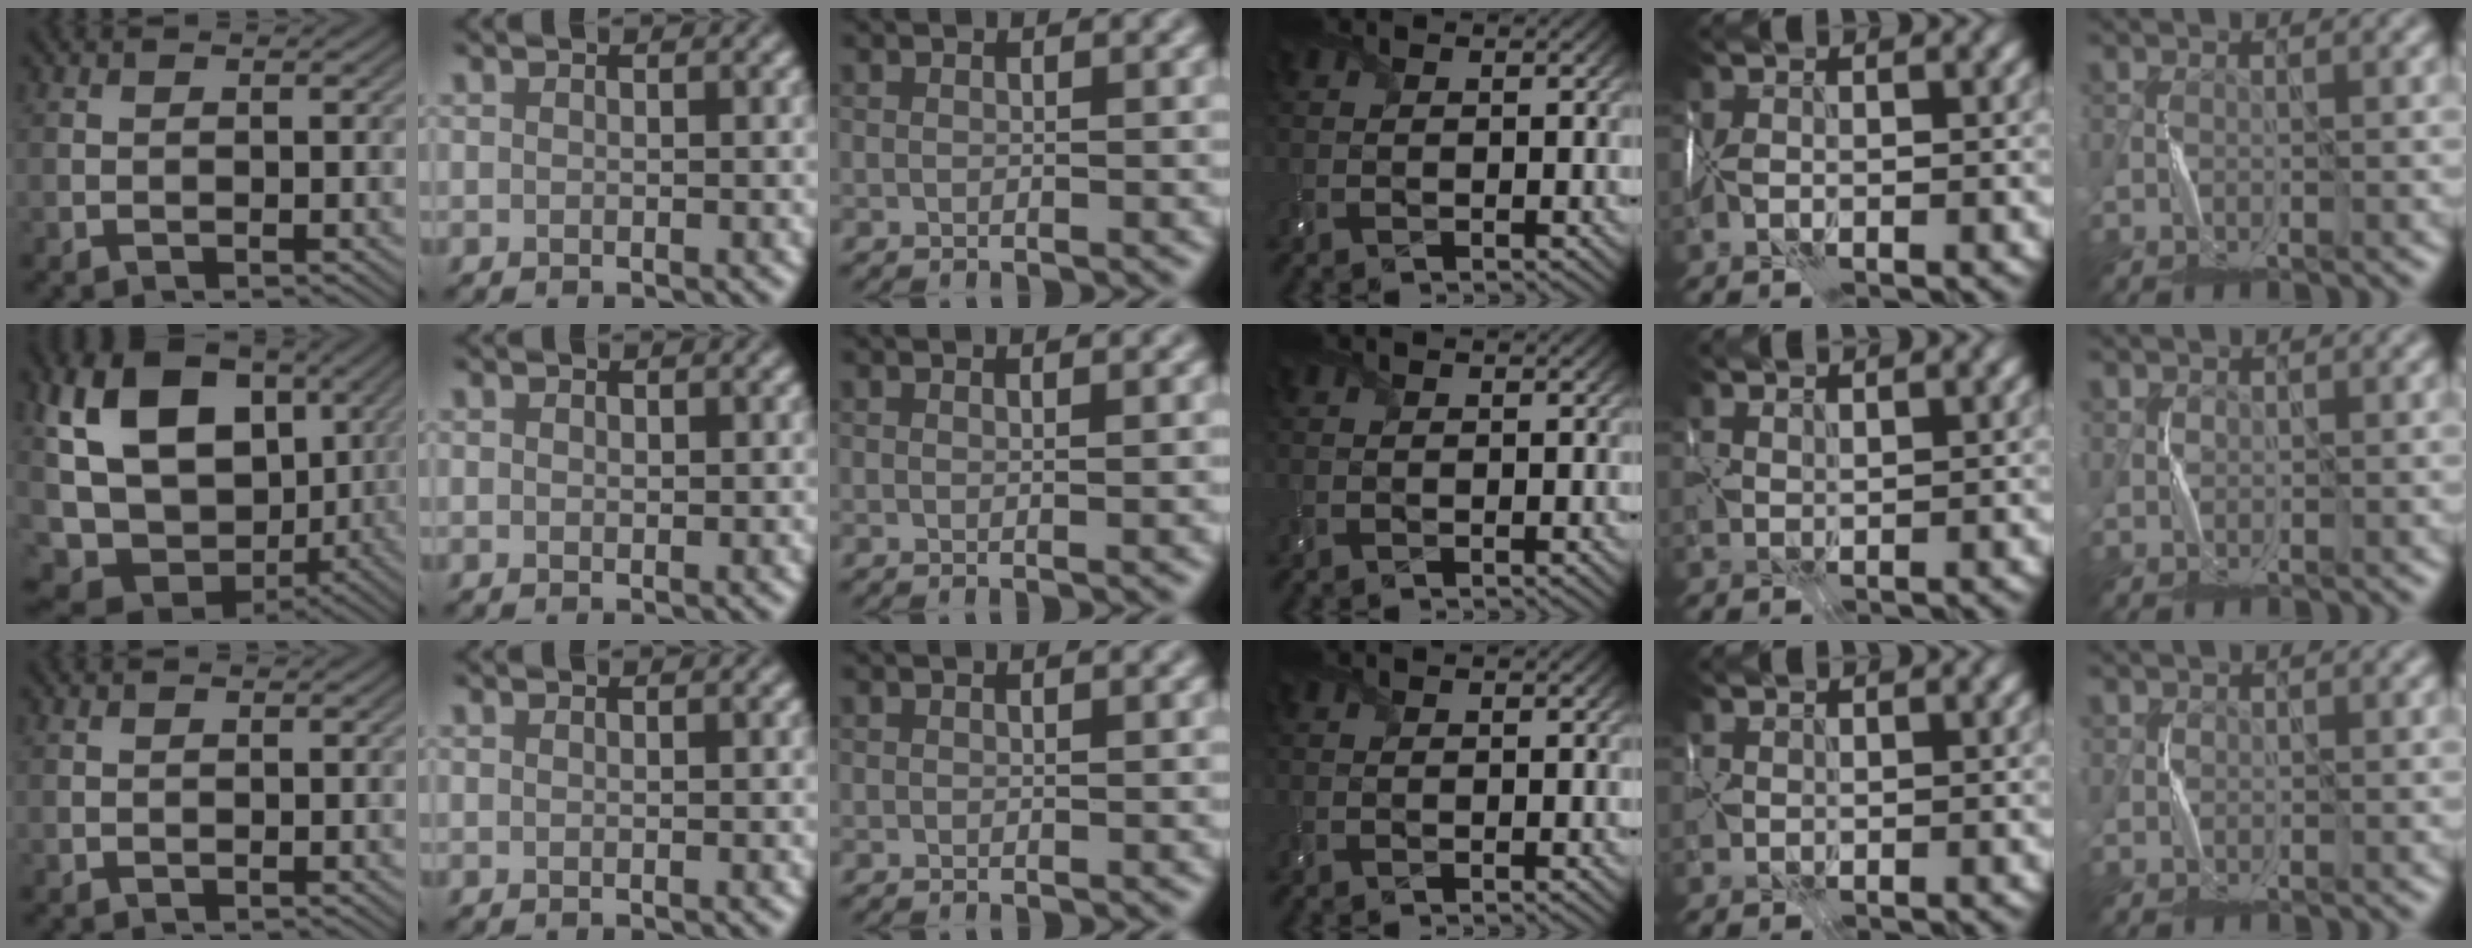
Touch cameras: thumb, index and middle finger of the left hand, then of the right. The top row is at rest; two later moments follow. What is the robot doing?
{"motion": "wrap", "object": "scarf"}